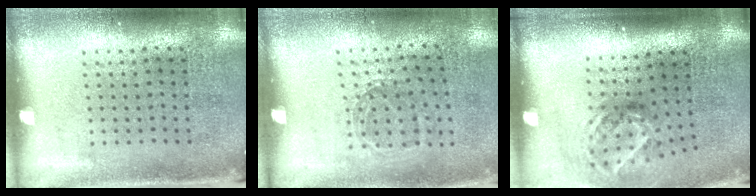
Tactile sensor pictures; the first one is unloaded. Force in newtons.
{"total": 1.1, "press": 0.9, "slide": 0.6}
{"total": 2.0, "press": 1.3, "slide": 1.5}